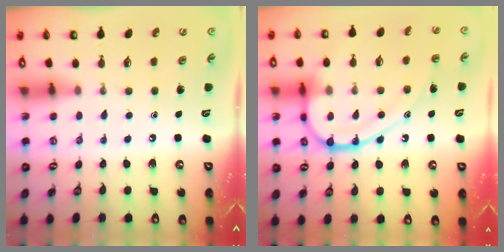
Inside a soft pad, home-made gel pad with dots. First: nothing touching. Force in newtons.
{"total": 16.6, "press": 16.5, "slide": 1.4}